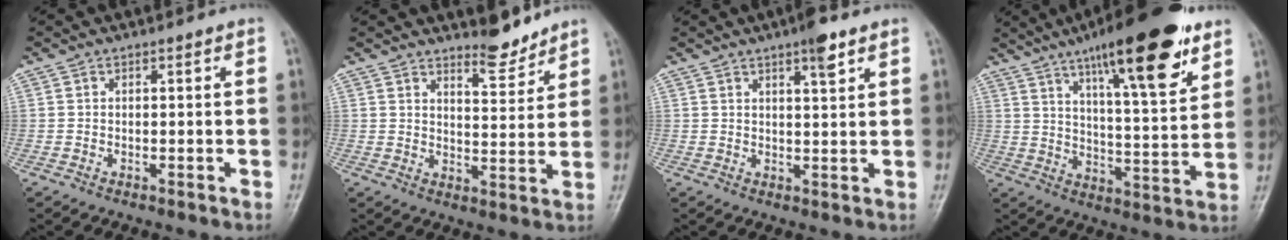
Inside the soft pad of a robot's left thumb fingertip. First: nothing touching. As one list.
[{"total": 5.6, "force": [5.0, 1.4, 2.0], "torque": [-0.017, -0.049, 0.084]}, {"total": 4.6, "force": [2.9, 0.9, 3.5], "torque": [-0.049, -0.012, 0.042]}, {"total": 21.1, "force": [12.8, 4.9, 16.0], "torque": [-0.221, -0.046, 0.199]}]